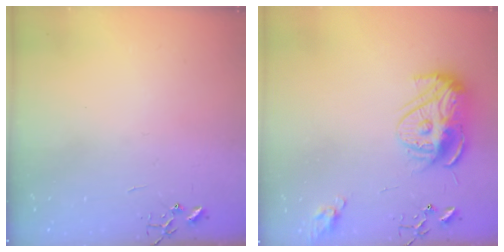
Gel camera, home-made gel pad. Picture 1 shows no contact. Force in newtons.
{"total": 13.5, "press": 13.4, "slide": 1.1}